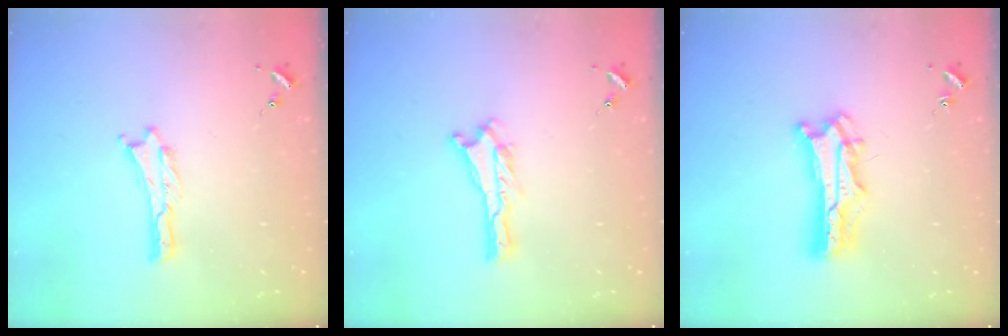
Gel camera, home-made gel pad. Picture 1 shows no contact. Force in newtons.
{"total": 0.0}
{"total": 7.6, "press": 7.5, "slide": 0.7}